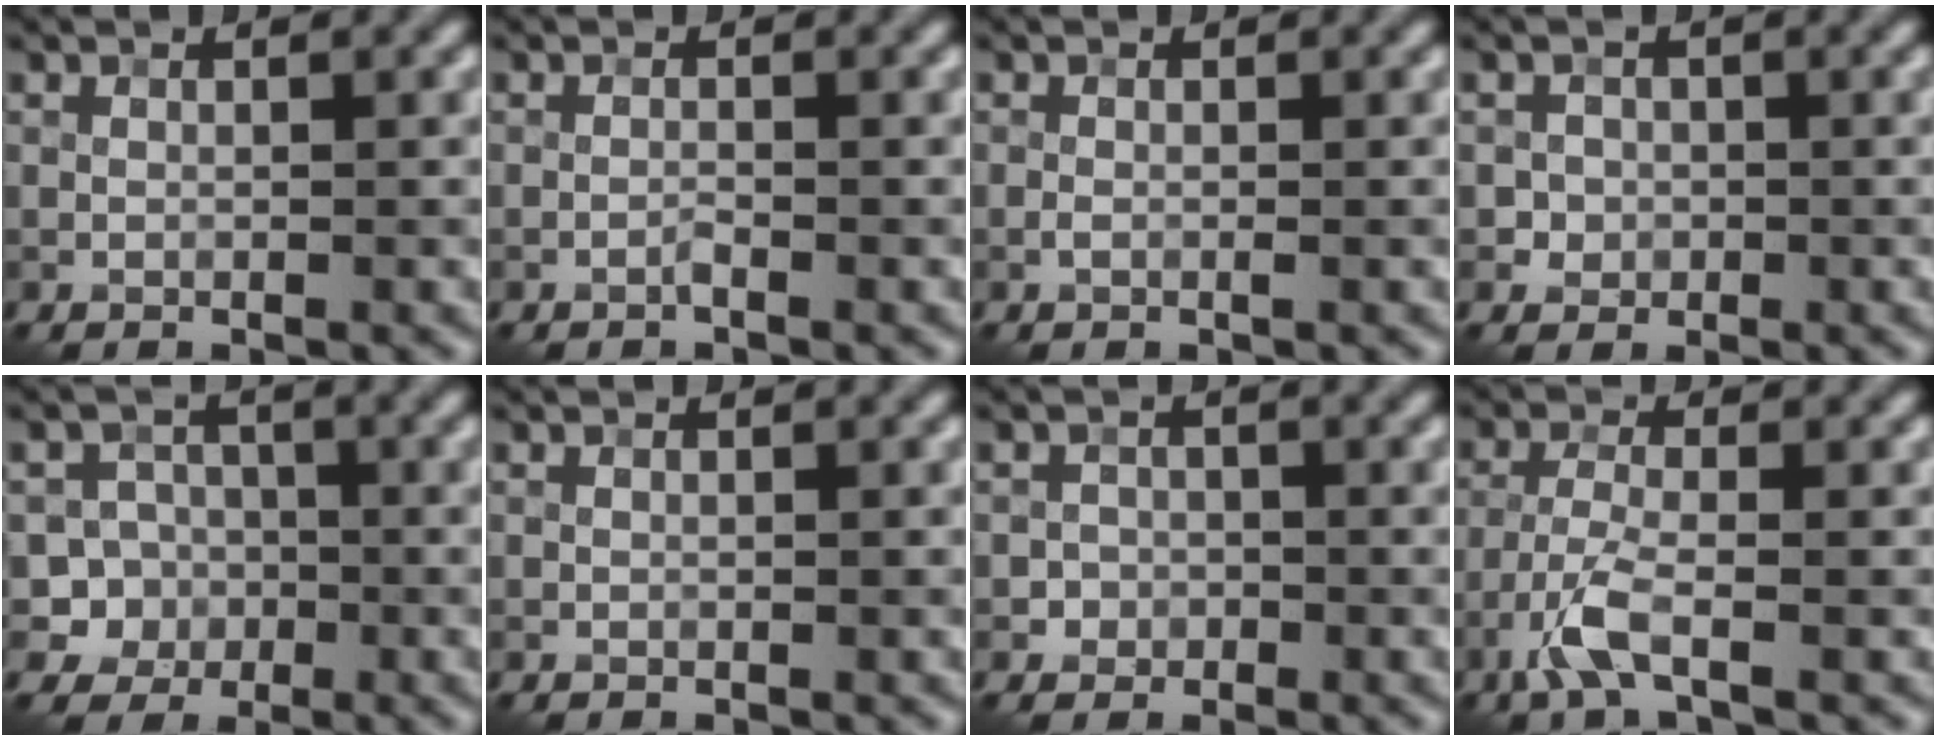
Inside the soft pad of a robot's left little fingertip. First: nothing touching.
{"total": 0.6, "force": [-0.4, 0.0, 0.4], "torque": [-0.007, 0.003, -0.010]}
{"total": 0.6, "force": [-0.2, 0.2, 0.5], "torque": [-0.014, 0.000, -0.005]}
{"total": 1.4, "force": [-0.2, 1.4, 0.1], "torque": [0.016, -0.001, -0.003]}
{"total": 4.8, "force": [-1.5, 4.5, 0.7], "torque": [0.020, 0.004, -0.042]}
{"total": 0.0}
{"total": 1.4, "force": [-0.5, 1.3, 0.1], "torque": [0.012, 0.003, -0.012]}
{"total": 3.6, "force": [-2.0, 0.9, 2.9], "torque": [-0.069, 0.003, -0.049]}